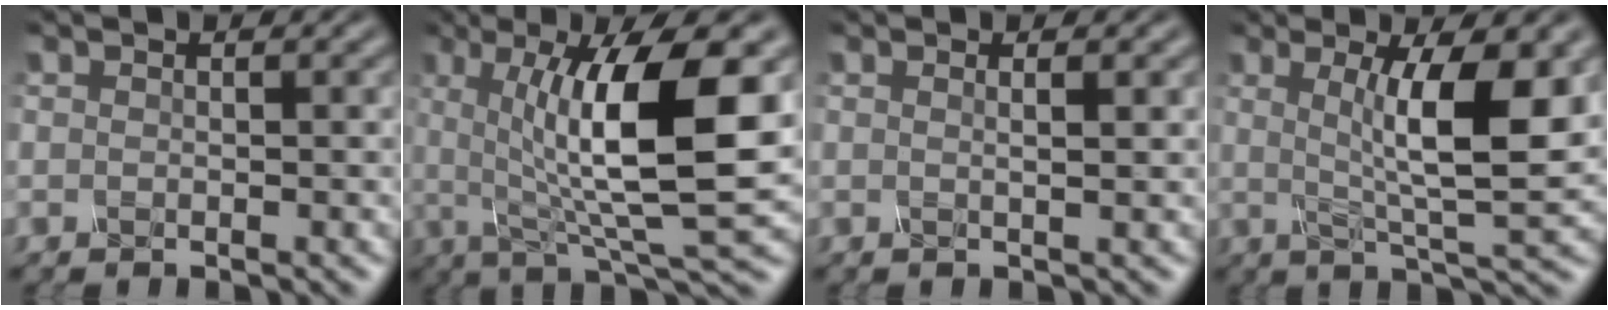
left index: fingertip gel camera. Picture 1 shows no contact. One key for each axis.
{"total": 11.6, "fx": 1.5, "fy": 2.7, "fz": 11.2, "tx": -0.168, "ty": -0.003, "tz": 0.029}
{"total": 1.8, "fx": 0.5, "fy": 0.7, "fz": 1.5, "tx": -0.011, "ty": 0.001, "tz": -0.011}
{"total": 8.1, "fx": 1.4, "fy": 1.6, "fz": 7.8, "tx": -0.116, "ty": -0.005, "tz": 0.027}